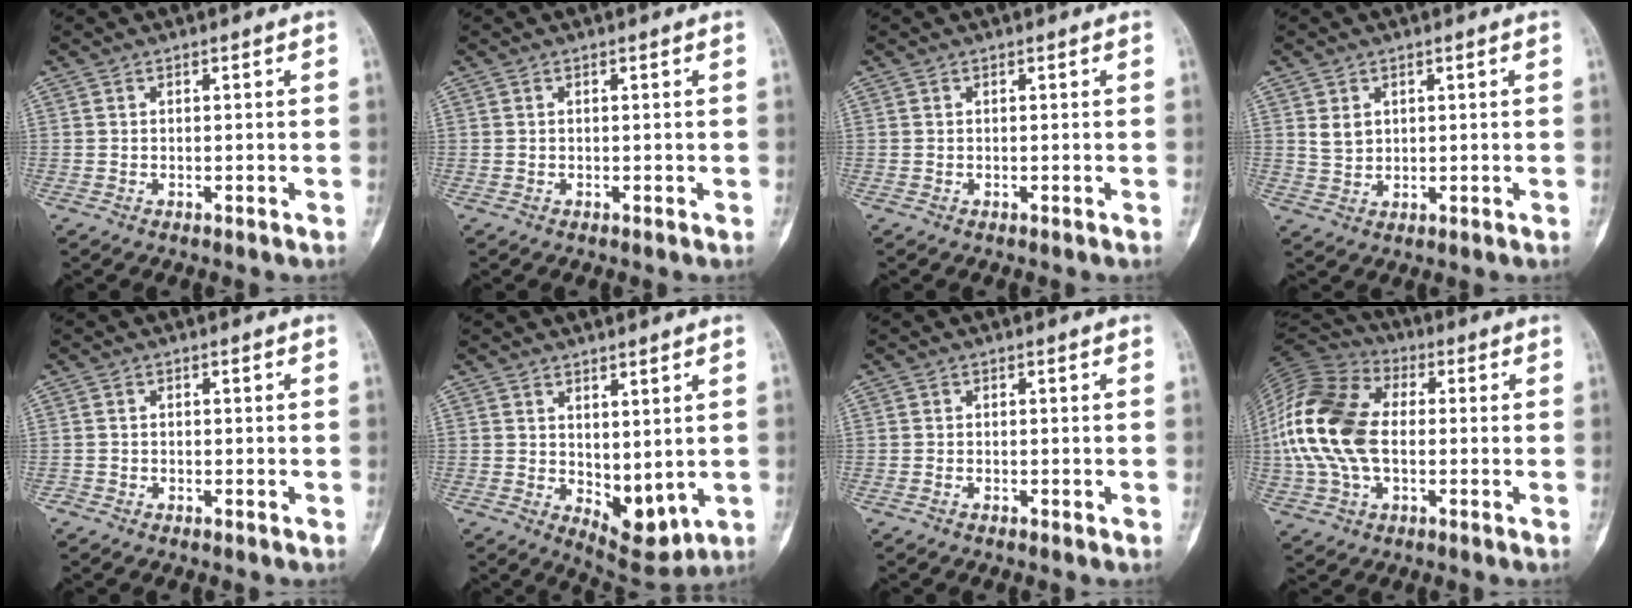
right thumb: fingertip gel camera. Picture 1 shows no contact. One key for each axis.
{"total": 0.0}
{"total": 0.0}
{"total": 3.2, "fx": 1.2, "fy": 2.5, "fz": 1.6, "tx": -0.019, "ty": -0.009, "tz": 0.029}
{"total": 1.0, "fx": -0.7, "fy": 0.7, "fz": -0.1, "tx": 0.008, "ty": 0.004, "tz": -0.020}
{"total": 7.8, "fx": 0.5, "fy": 4.1, "fz": 6.6, "tx": -0.068, "ty": -0.023, "tz": 0.028}
{"total": 0.6, "fx": -0.3, "fy": 0.3, "fz": 0.4, "tx": -0.008, "ty": 0.000, "tz": -0.006}
{"total": 18.5, "fx": -0.3, "fy": 11.7, "fz": 14.3, "tx": -0.301, "ty": 0.024, "tz": -0.009}